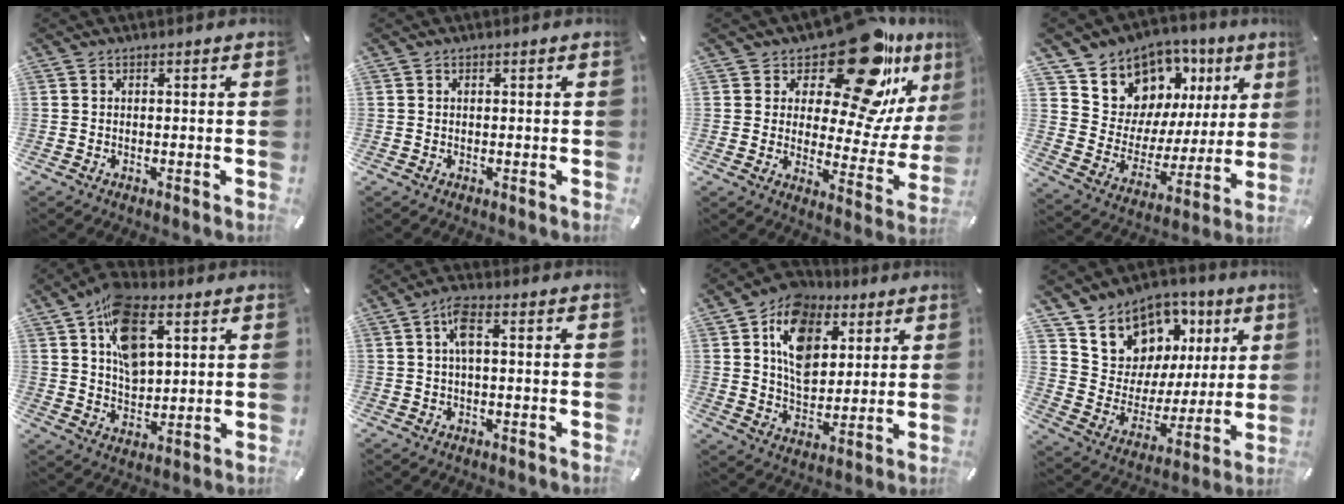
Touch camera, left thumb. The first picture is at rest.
{"total": 0.0}
{"total": 20.7, "force": [15.2, 7.2, 12.0], "torque": [-0.165, -0.128, 0.252]}
{"total": 10.4, "force": [7.0, 7.6, 0.6], "torque": [-0.027, -0.090, 0.134]}
{"total": 12.1, "force": [4.7, 6.9, 8.7], "torque": [-0.159, -0.005, 0.086]}
{"total": 5.0, "force": [0.6, 1.8, 4.6], "torque": [-0.089, 0.011, 0.008]}
{"total": 14.2, "force": [5.6, 10.6, 7.6], "torque": [-0.124, -0.012, 0.106]}
{"total": 10.7, "force": [6.1, 8.8, 0.5], "torque": [-0.021, -0.071, 0.119]}